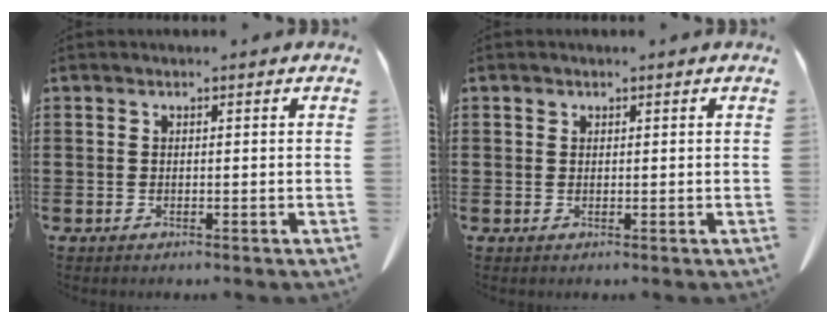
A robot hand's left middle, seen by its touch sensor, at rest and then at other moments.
{"total": 0.7, "force": [0.4, 0.6, 0.1], "torque": [-0.005, 0.000, 0.010]}